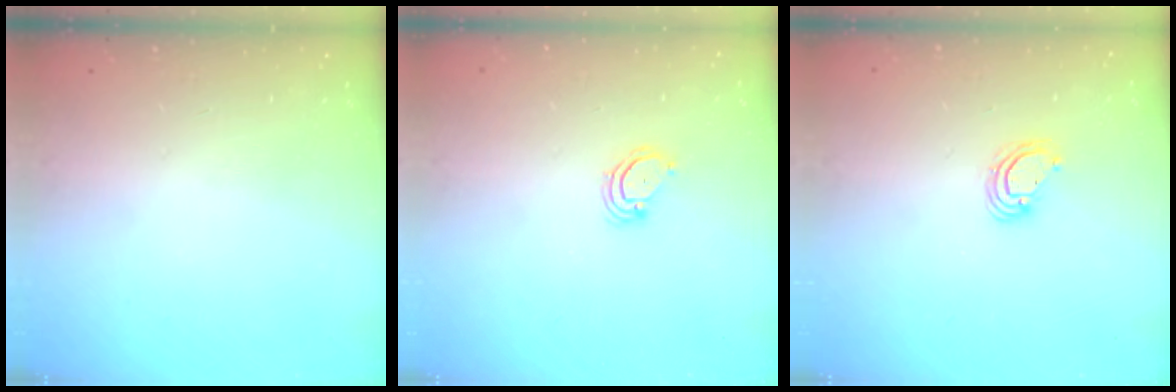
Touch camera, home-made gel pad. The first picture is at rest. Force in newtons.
{"total": 3.5, "press": 3.5, "slide": 0.3}
{"total": 4.6, "press": 4.6, "slide": 0.2}